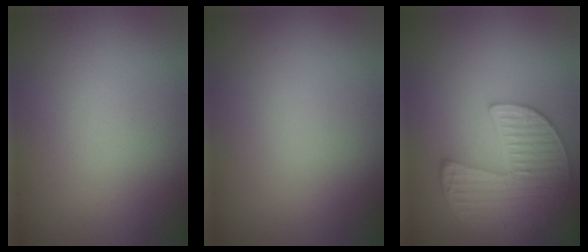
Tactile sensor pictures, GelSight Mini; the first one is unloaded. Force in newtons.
{"total": 0.0}
{"total": 5.4, "press": 4.7, "slide": 2.7}